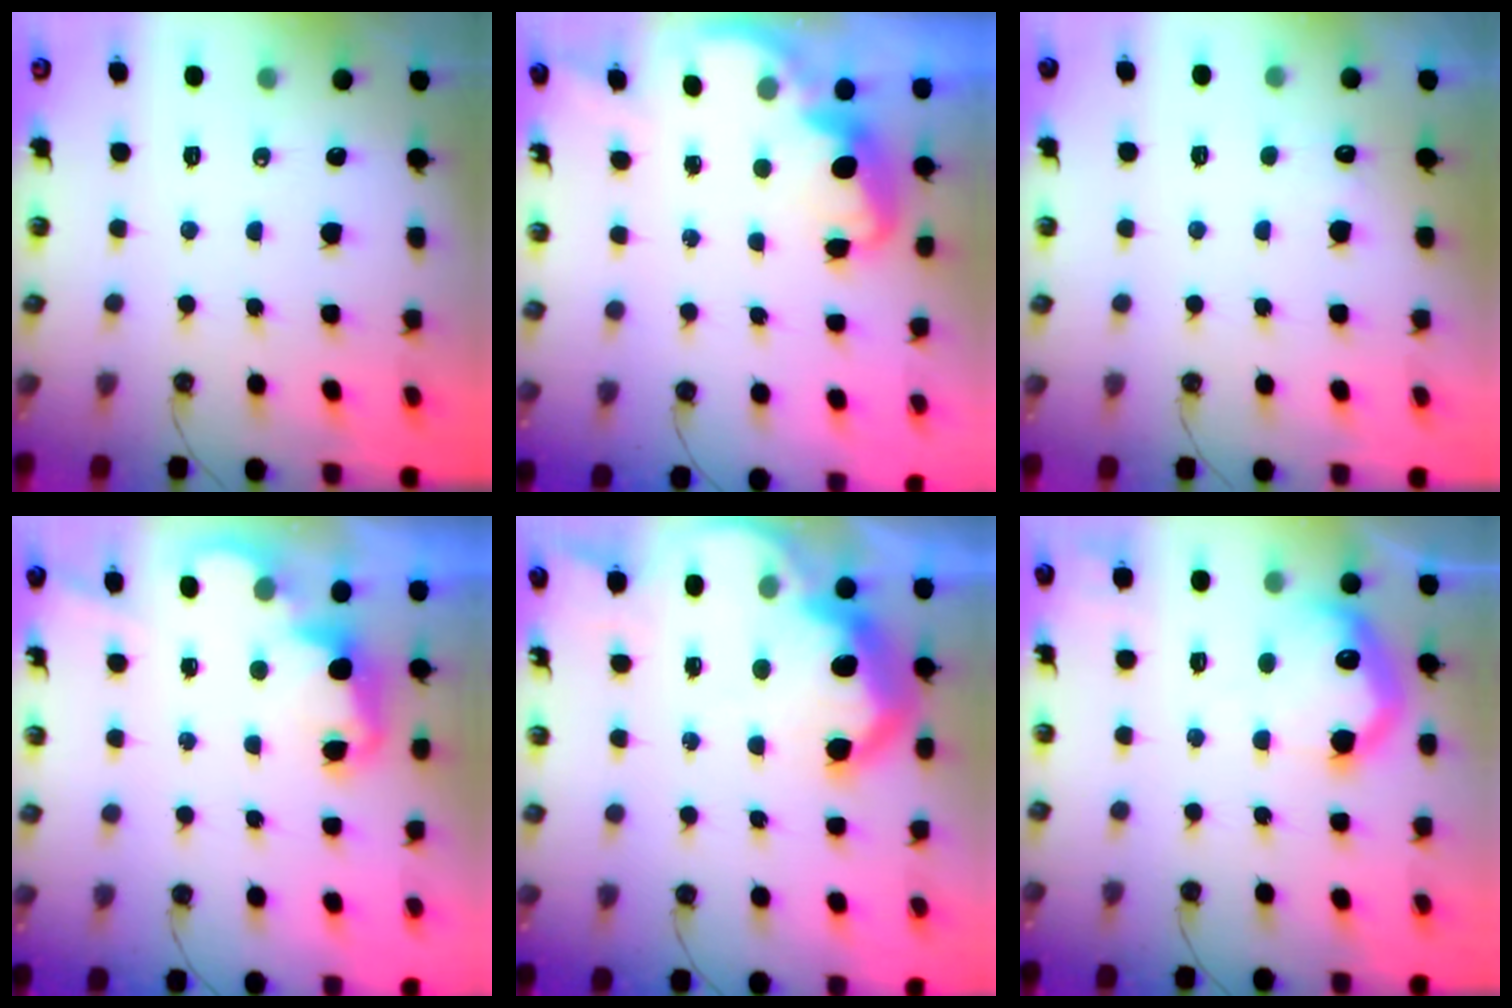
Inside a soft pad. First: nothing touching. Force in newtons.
{"total": 2.7, "press": 2.6, "slide": 0.4}
{"total": 4.3, "press": 4.2, "slide": 1.0}
{"total": 2.4, "press": 2.3, "slide": 0.7}
{"total": 14.8, "press": 14.8, "slide": 1.0}
{"total": 12.1, "press": 12.0, "slide": 1.1}